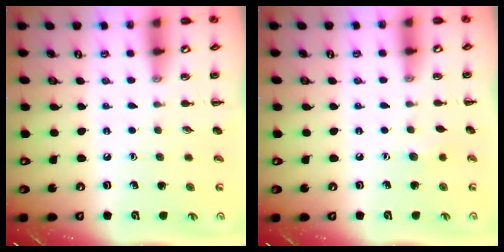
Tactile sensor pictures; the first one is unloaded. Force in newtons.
{"total": 3.8, "press": 3.7, "slide": 0.9}